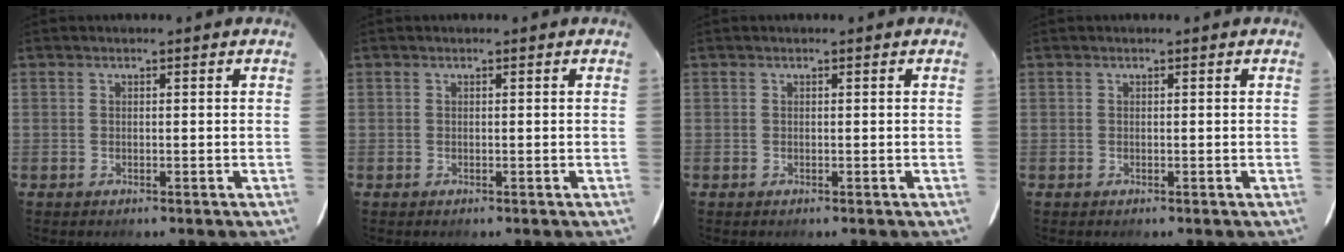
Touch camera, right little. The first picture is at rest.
{"total": 0.0}
{"total": 0.0}
{"total": 0.0}